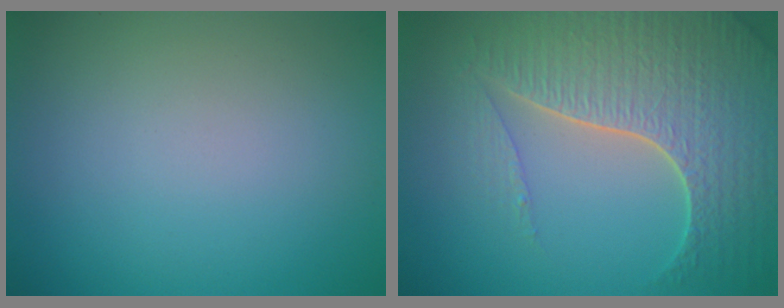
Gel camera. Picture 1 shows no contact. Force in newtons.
{"total": 7.3, "press": 5.3, "slide": 5.0}